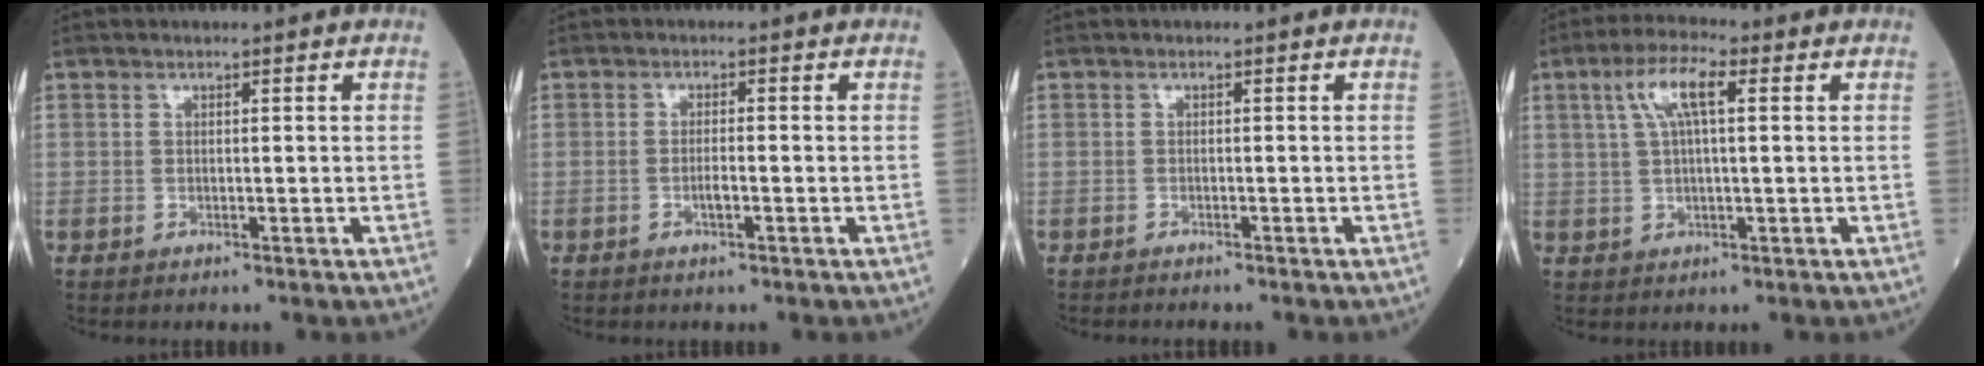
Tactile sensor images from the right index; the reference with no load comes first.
{"total": 1.6, "force": [-0.5, 0.2, 1.5], "torque": [-0.030, 0.000, -0.009]}
{"total": 0.7, "force": [-0.7, 0.0, 0.2], "torque": [-0.004, 0.000, -0.009]}
{"total": 6.6, "force": [2.4, 1.3, 6.0], "torque": [-0.125, 0.020, 0.047]}